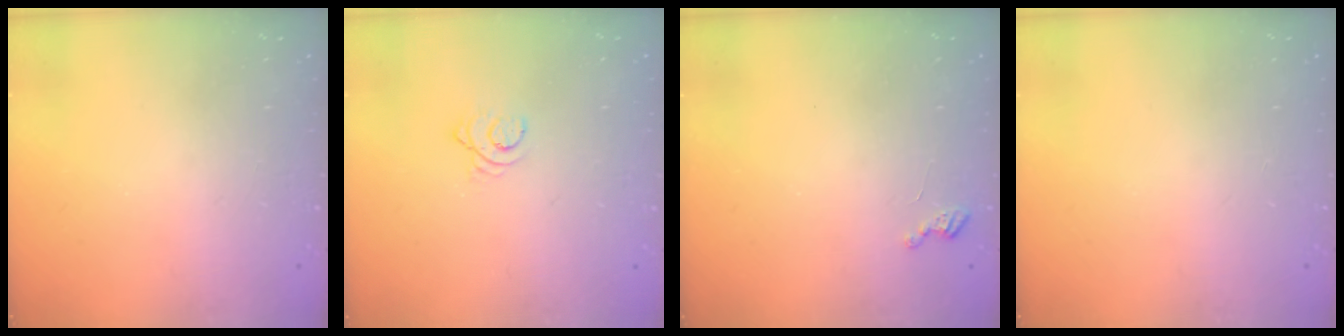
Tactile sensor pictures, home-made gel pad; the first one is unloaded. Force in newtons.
{"total": 2.5, "press": 2.5, "slide": 0.3}
{"total": 2.7, "press": 2.7, "slide": 0.4}
{"total": 0.0}